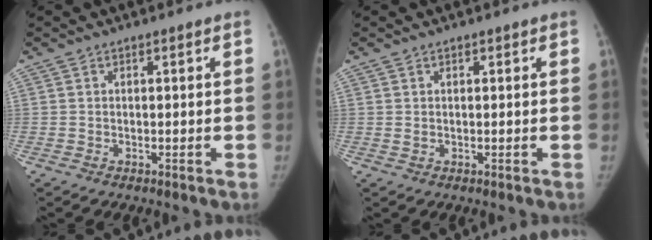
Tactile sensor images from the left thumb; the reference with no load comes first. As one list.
[{"total": 0.7, "force": [0.0, 0.6, 0.4], "torque": [-0.004, 0.000, 0.001]}]